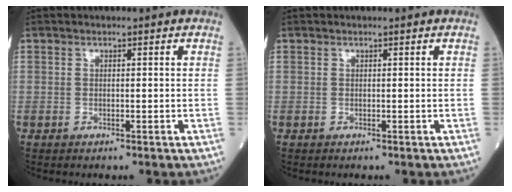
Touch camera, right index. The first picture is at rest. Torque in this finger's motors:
{"motor_torque": [0.00, 0.00, 0.00, 0.00]}